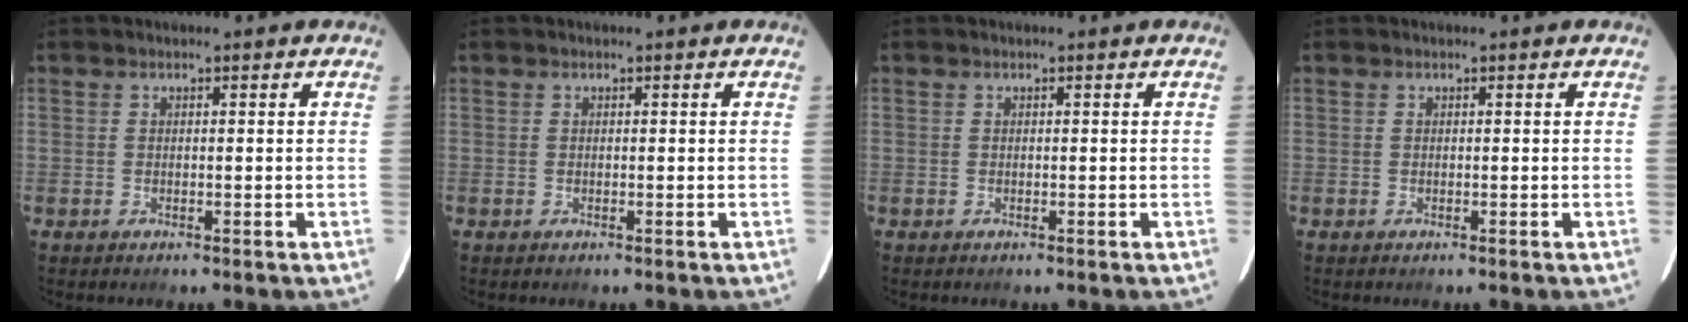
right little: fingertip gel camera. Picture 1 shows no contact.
{"total": 0.0}
{"total": 0.0}
{"total": 0.0}